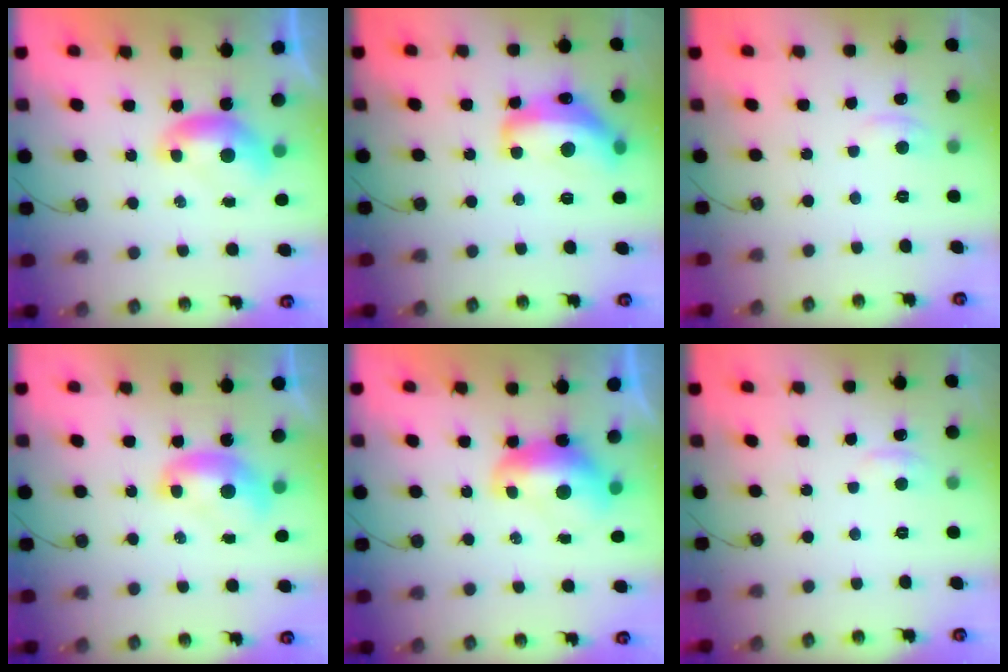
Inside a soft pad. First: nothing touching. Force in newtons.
{"total": 11.0, "press": 11.0, "slide": 0.8}
{"total": 1.2, "press": 1.0, "slide": 0.6}
{"total": 1.6, "press": 1.6, "slide": 0.3}
{"total": 2.0, "press": 1.9, "slide": 0.4}
{"total": 1.0, "press": 0.7, "slide": 0.8}